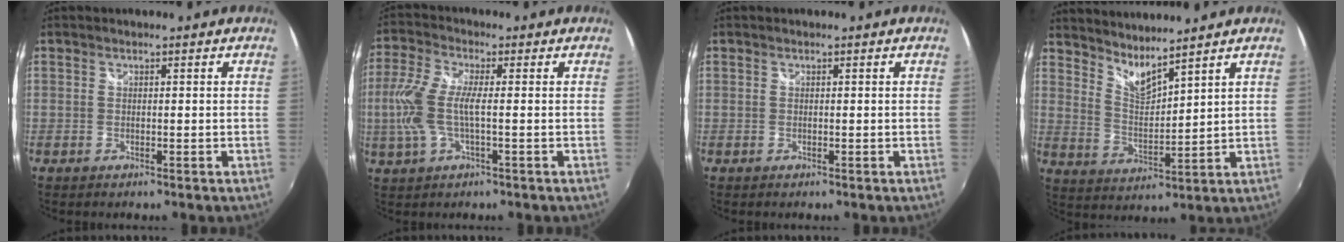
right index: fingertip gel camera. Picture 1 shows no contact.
{"total": 9.2, "force": [-0.7, 2.5, 8.9], "torque": [-0.201, 0.000, -0.013]}
{"total": 0.0}
{"total": 6.7, "force": [6.0, 0.2, 2.8], "torque": [-0.048, -0.015, 0.112]}